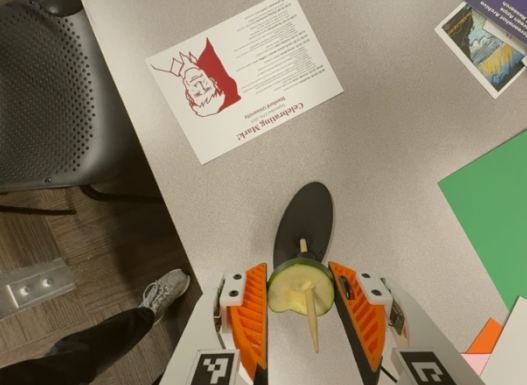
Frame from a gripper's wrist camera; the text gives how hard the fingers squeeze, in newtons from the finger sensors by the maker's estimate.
{"total": 4.6, "left": 4.0, "right": 5.1}